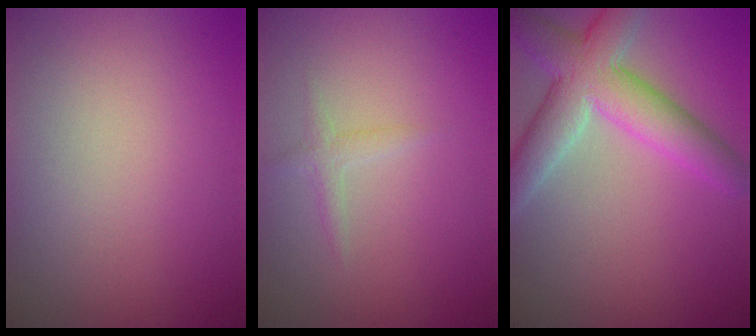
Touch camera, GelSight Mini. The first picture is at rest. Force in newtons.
{"total": 1.1, "press": 1.1, "slide": 0.0}
{"total": 6.6, "press": 6.6, "slide": 0.3}